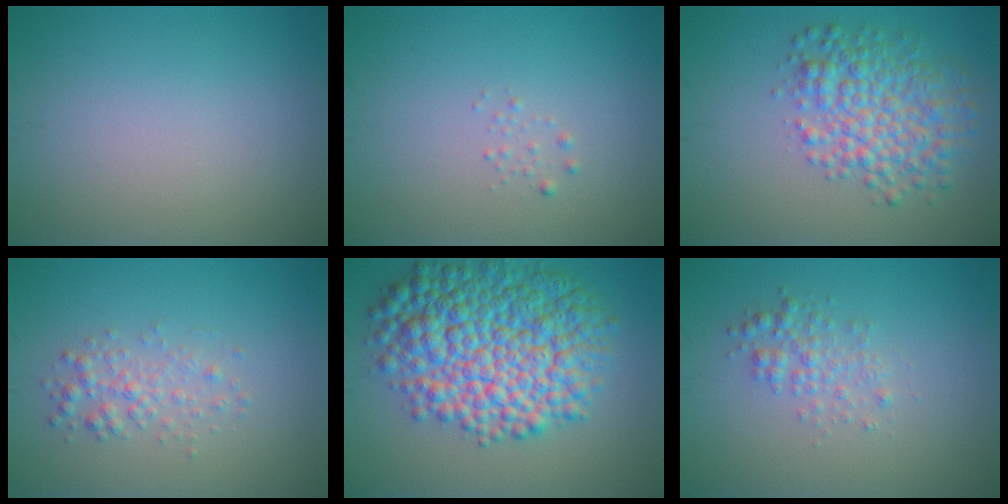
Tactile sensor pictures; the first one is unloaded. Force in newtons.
{"total": 0.6, "press": 0.6, "slide": 0.0}
{"total": 5.8, "press": 5.8, "slide": 0.1}
{"total": 2.1, "press": 2.1, "slide": 0.0}
{"total": 11.3, "press": 11.3, "slide": 0.0}
{"total": 2.0, "press": 2.0, "slide": 0.1}